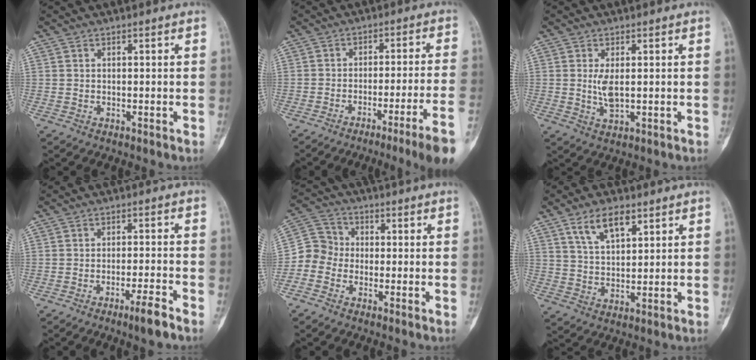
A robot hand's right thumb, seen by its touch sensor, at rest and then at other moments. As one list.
[{"total": 12.4, "force": [-7.9, -1.7, 9.4], "torque": [-0.134, 0.043, -0.109]}, {"total": 3.7, "force": [0.2, 1.4, 3.4], "torque": [-0.073, -0.010, 0.010]}, {"total": 4.9, "force": [-3.4, 0.0, 3.6], "torque": [-0.070, 0.018, -0.059]}, {"total": 5.9, "force": [-2.1, 5.2, 1.7], "torque": [-0.014, 0.025, -0.057]}, {"total": 7.6, "force": [4.5, 3.4, 5.2], "torque": [-0.083, -0.018, 0.085]}]